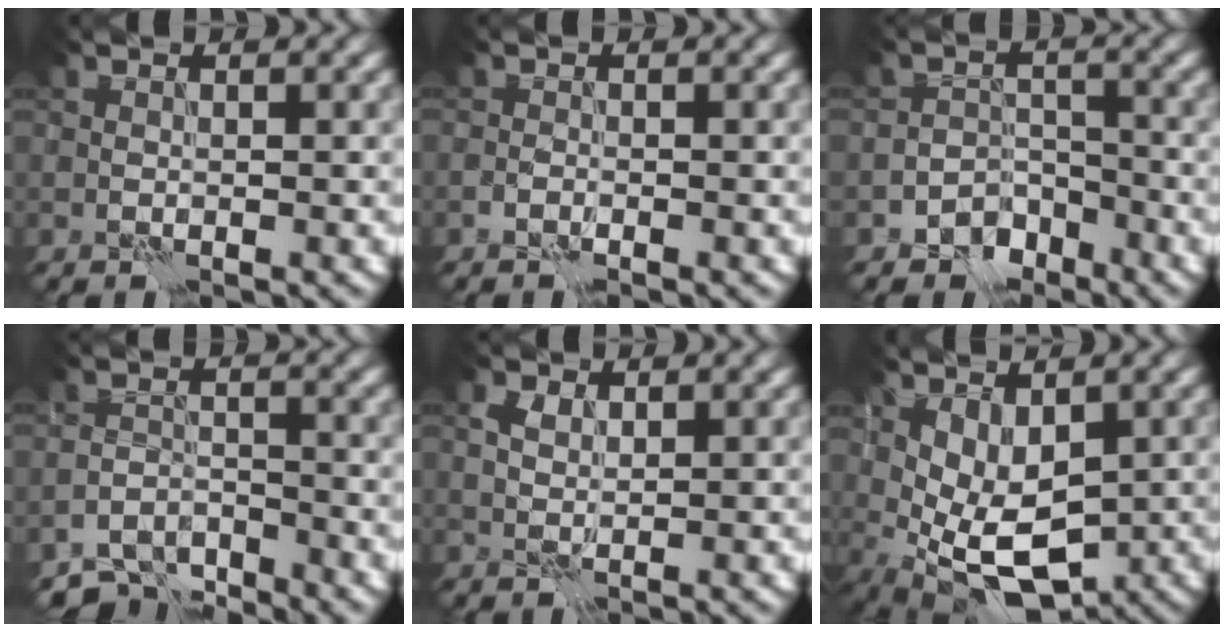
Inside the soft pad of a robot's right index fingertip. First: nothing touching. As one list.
[{"total": 0.5, "force": [-0.5, 0.0, 0.1], "torque": [-0.003, 0.003, -0.010]}, {"total": 2.8, "force": [-2.2, 1.6, 0.5], "torque": [0.002, 0.003, -0.041]}, {"total": 4.3, "force": [-4.1, 1.1, 0.7], "torque": [-0.007, -0.007, -0.081]}, {"total": 1.2, "force": [1.0, 0.3, 0.4], "torque": [-0.015, 0.001, 0.022]}, {"total": 6.1, "force": [-0.3, 3.4, 5.0], "torque": [-0.101, -0.011, 0.003]}]